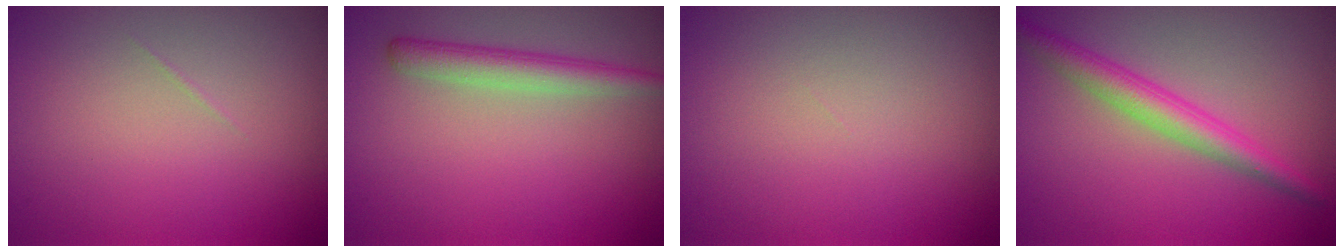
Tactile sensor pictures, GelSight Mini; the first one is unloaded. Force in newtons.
{"total": 2.8, "press": 2.8, "slide": 0.1}
{"total": 0.0}
{"total": 3.6, "press": 3.6, "slide": 0.1}